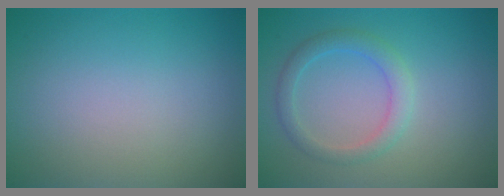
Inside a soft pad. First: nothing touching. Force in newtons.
{"total": 2.3, "press": 2.3, "slide": 0.1}